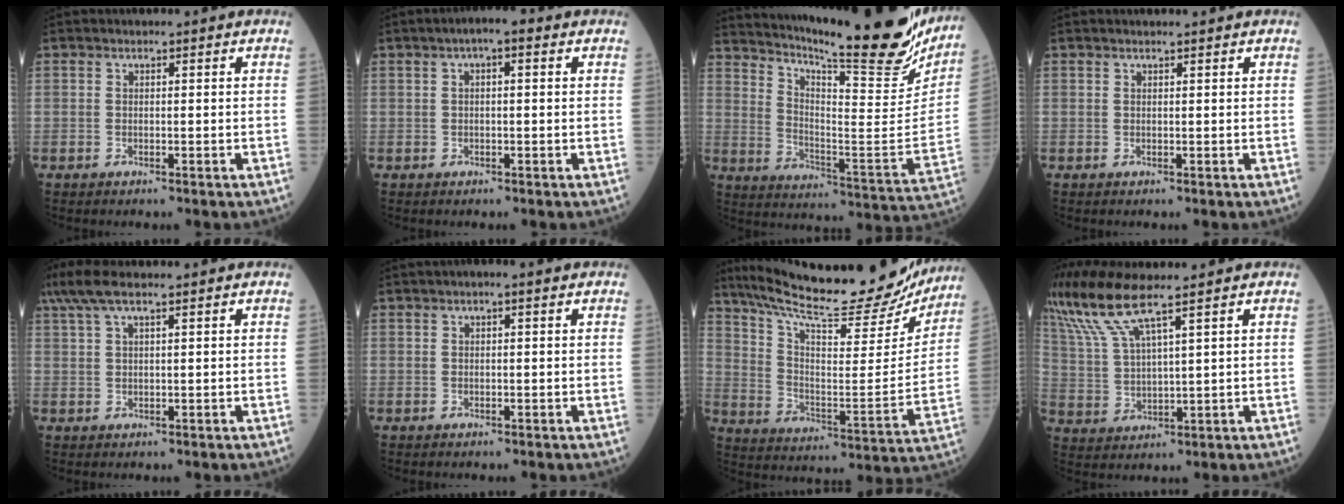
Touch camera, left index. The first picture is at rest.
{"total": 3.1, "force": [0.9, 0.9, 2.8], "torque": [-0.044, 0.011, 0.008]}
{"total": 28.9, "force": [24.7, 3.0, 14.6], "torque": [-0.241, -0.092, 0.329]}
{"total": 1.2, "force": [1.0, -0.1, 0.6], "torque": [-0.006, 0.007, 0.014]}
{"total": 5.3, "force": [3.7, 0.8, 3.7], "torque": [-0.086, 0.027, 0.076]}
{"total": 1.0, "force": [0.2, 0.1, 1.0], "torque": [-0.020, 0.005, -0.001]}
{"total": 25.0, "force": [22.5, 3.7, 10.3], "torque": [-0.177, -0.050, 0.320]}
{"total": 8.2, "force": [6.4, -0.2, 5.2], "torque": [-0.125, 0.002, 0.137]}